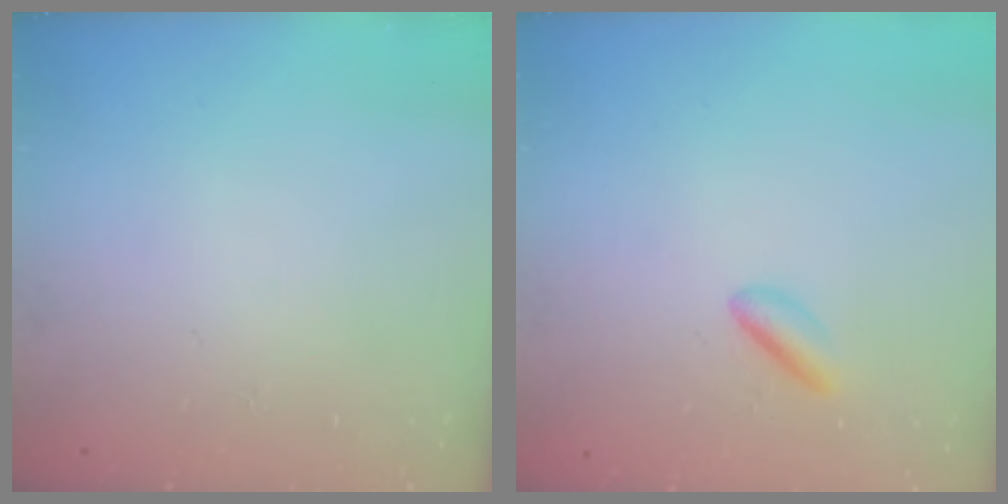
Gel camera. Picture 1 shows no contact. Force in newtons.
{"total": 2.6, "press": 2.5, "slide": 1.0}